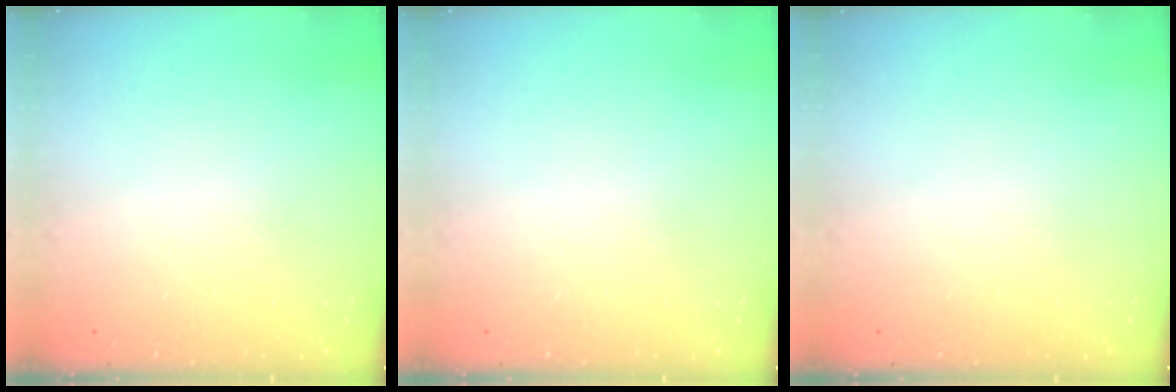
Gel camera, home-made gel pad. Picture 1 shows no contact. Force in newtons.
{"total": 0.0}
{"total": 0.0}